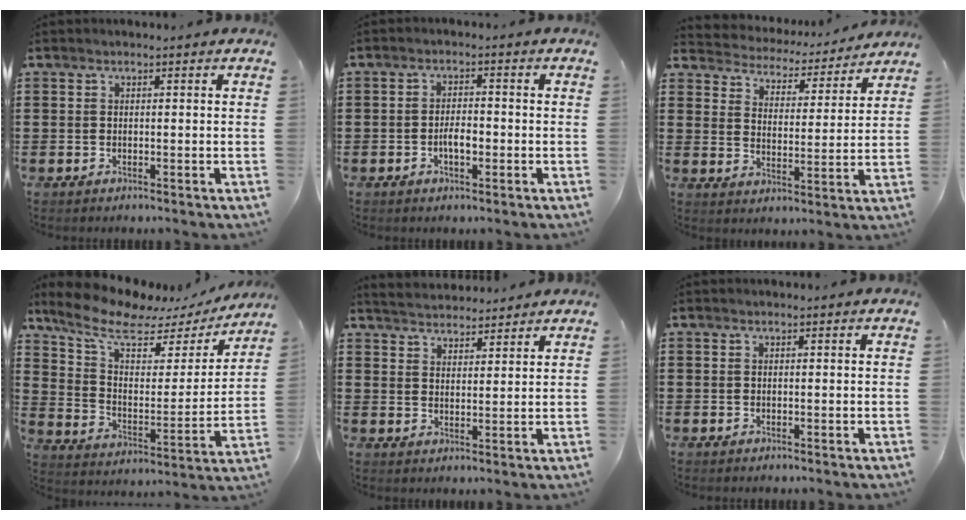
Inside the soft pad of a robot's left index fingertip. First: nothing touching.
{"total": 3.1, "force": [-0.8, 1.2, 2.7], "torque": [-0.051, 0.004, -0.015]}
{"total": 3.6, "force": [3.6, 0.4, -0.2], "torque": [-0.022, -0.034, 0.055]}
{"total": 9.5, "force": [7.1, 3.4, 5.4], "torque": [-0.135, -0.032, 0.122]}
{"total": 3.5, "force": [3.5, 0.5, -0.2], "torque": [-0.010, -0.009, 0.064]}
{"total": 0.0}